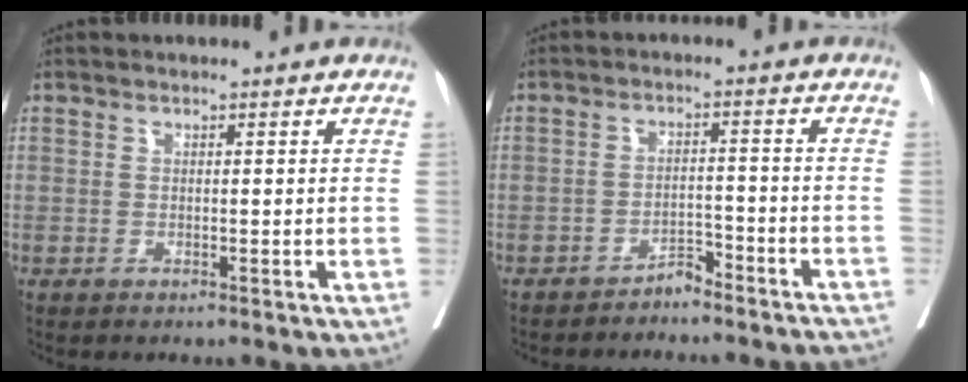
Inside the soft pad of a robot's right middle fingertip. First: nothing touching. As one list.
[{"total": 6.6, "force": [-6.2, 1.6, 1.6], "torque": [-0.001, 0.011, -0.086]}]